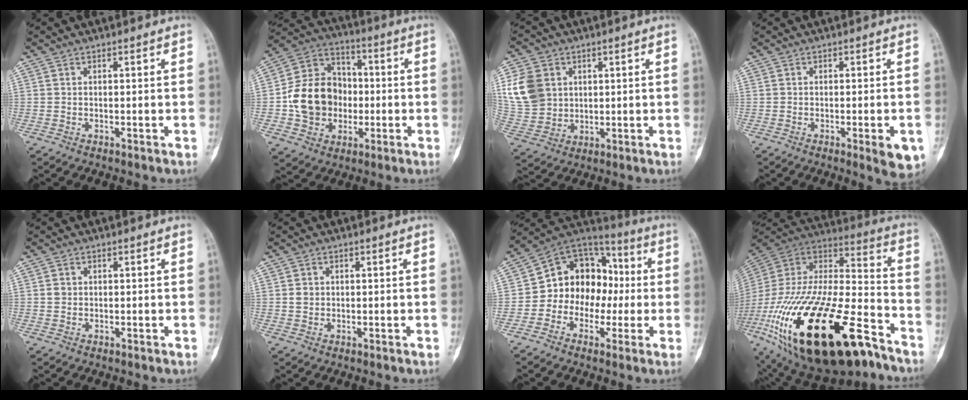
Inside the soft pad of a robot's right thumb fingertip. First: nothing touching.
{"total": 16.2, "force": [-1.7, 13.4, 8.8], "torque": [-0.124, 0.033, -0.030]}
{"total": 11.5, "force": [3.3, 9.3, 5.9], "torque": [-0.106, -0.007, 0.072]}
{"total": 5.8, "force": [-2.2, 1.6, 5.1], "torque": [-0.051, -0.003, -0.021]}
{"total": 1.2, "force": [0.2, 1.1, 0.5], "torque": [-0.004, 0.001, 0.004]}
{"total": 1.6, "force": [0.2, 1.4, 0.7], "torque": [-0.006, 0.001, 0.005]}
{"total": 15.2, "force": [-1.3, 12.3, 8.9], "torque": [-0.088, 0.052, -0.031]}
{"total": 41.2, "force": [-20.3, 17.2, 31.5], "torque": [-0.610, 0.026, -0.337]}